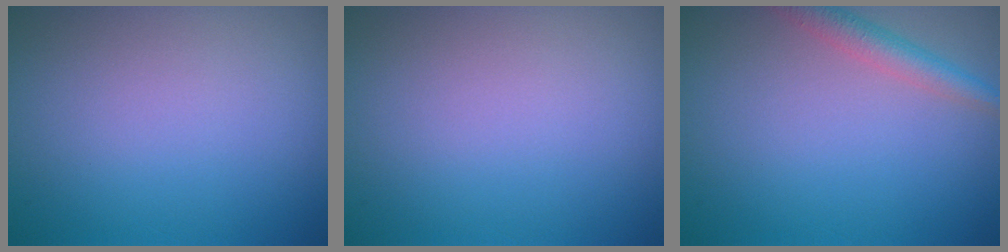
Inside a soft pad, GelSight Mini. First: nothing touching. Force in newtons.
{"total": 0.0}
{"total": 2.7, "press": 2.7, "slide": 0.1}